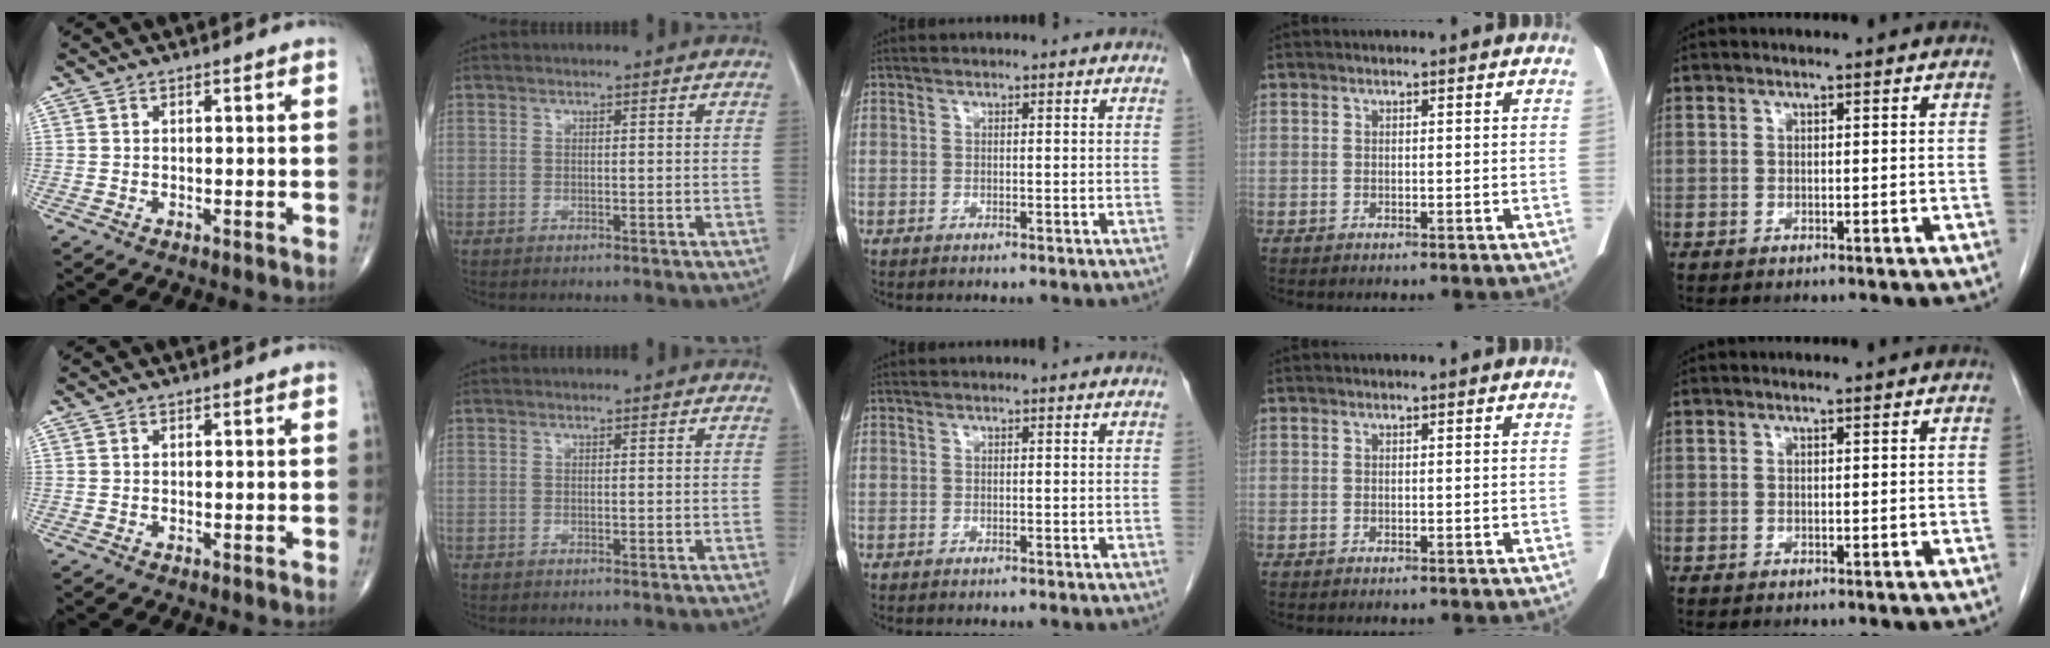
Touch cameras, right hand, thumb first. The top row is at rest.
{}